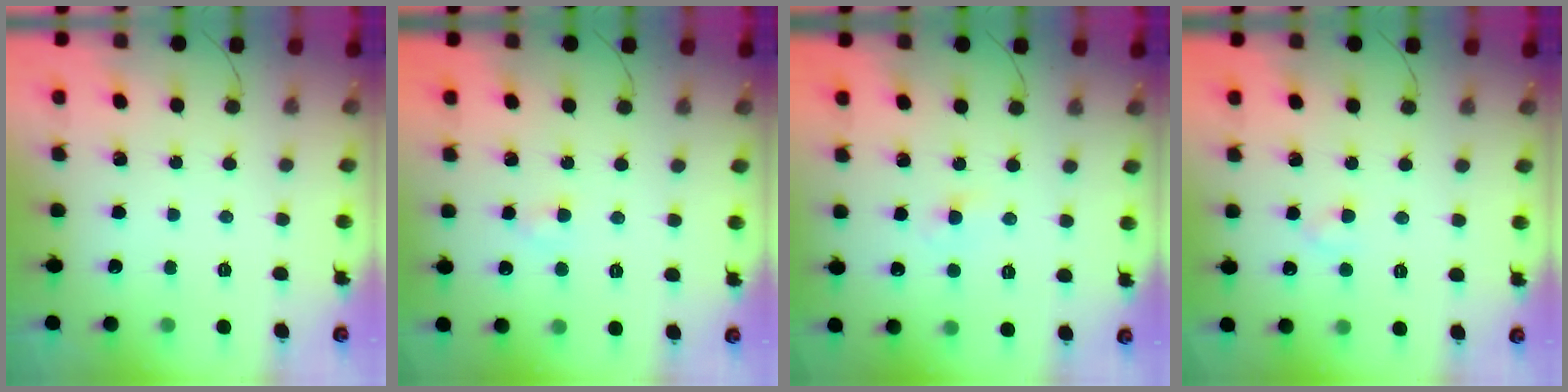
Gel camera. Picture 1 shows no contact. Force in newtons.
{"total": 2.7, "press": 2.4, "slide": 1.1}
{"total": 1.9, "press": 1.7, "slide": 0.8}
{"total": 2.0, "press": 1.9, "slide": 0.8}